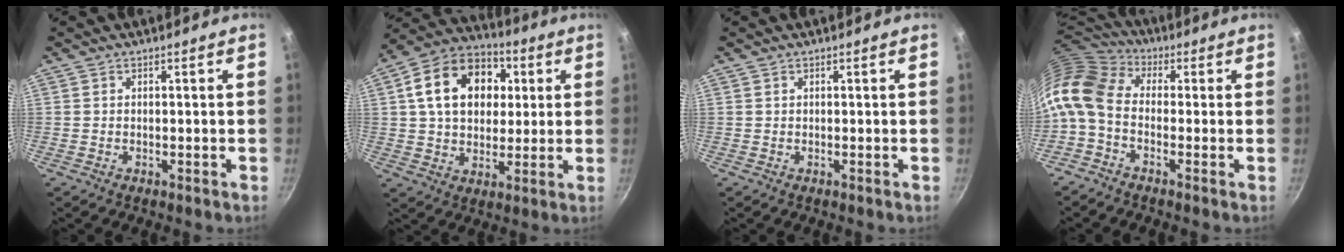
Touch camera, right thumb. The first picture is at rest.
{"total": 17.9, "force": [4.2, 13.1, 11.4], "torque": [-0.162, 0.021, 0.058]}
{"total": 0.0}
{"total": 12.7, "force": [-1.6, 8.5, 9.3], "torque": [-0.198, 0.030, -0.055]}